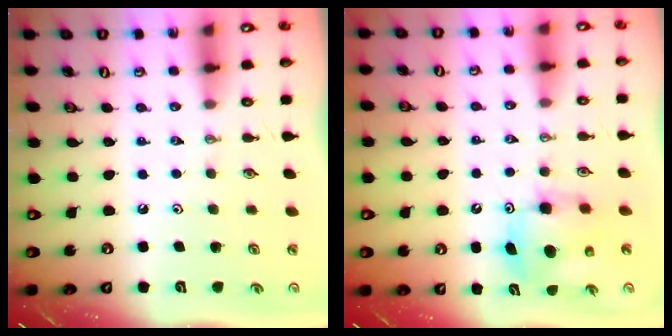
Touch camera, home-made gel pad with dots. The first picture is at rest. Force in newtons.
{"total": 7.9, "press": 7.8, "slide": 0.3}